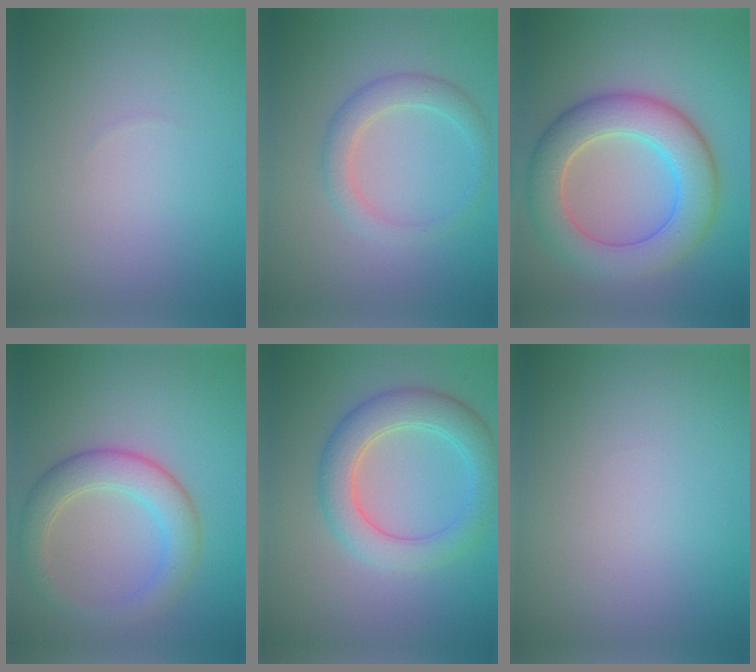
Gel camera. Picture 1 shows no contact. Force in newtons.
{"total": 2.7, "press": 2.7, "slide": 0.1}
{"total": 7.6, "press": 7.6, "slide": 0.2}
{"total": 4.8, "press": 4.7, "slide": 0.3}
{"total": 5.1, "press": 5.1, "slide": 0.2}
{"total": 0.0}